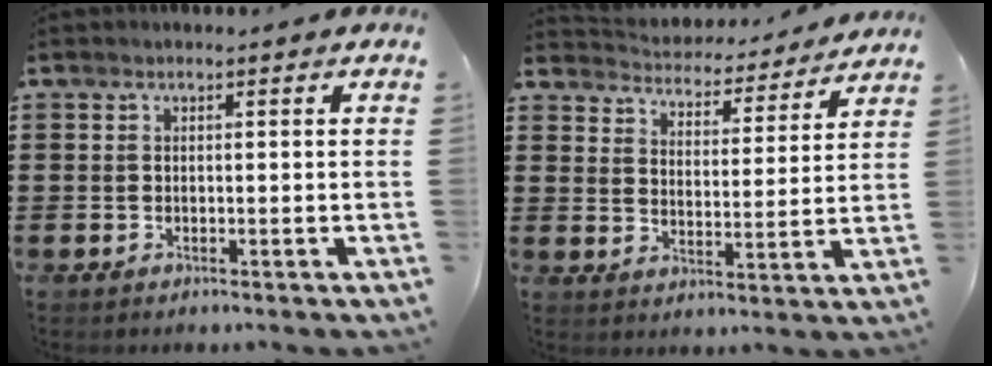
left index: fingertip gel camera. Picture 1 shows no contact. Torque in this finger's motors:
{"motor_torque": [-1.07, -1.07, -0.44, 0.00]}